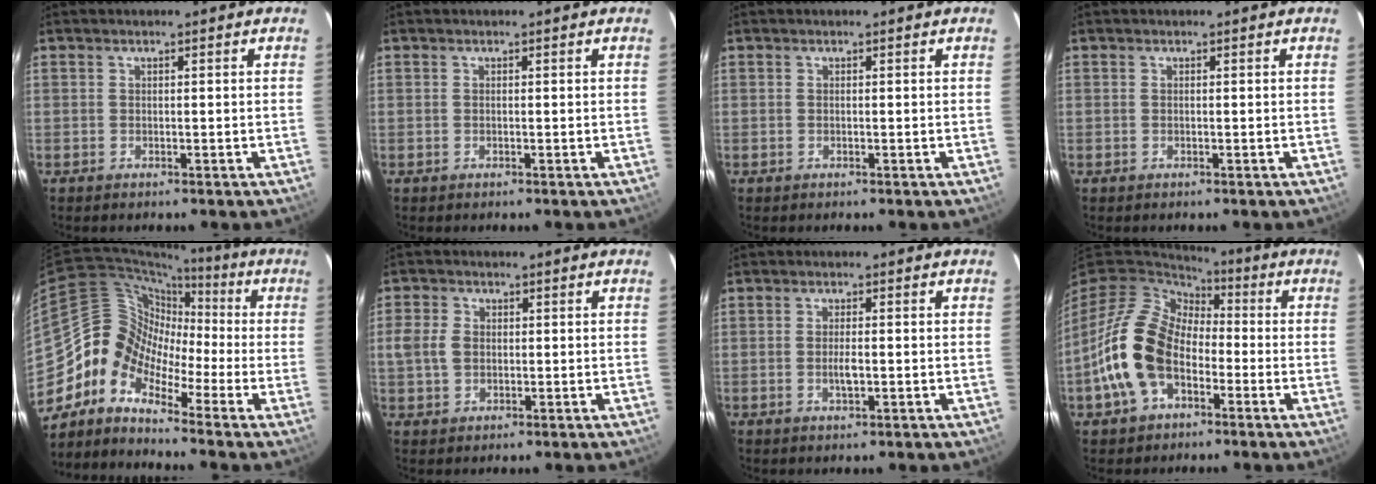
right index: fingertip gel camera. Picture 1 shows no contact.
{"total": 0.0}
{"total": 0.0}
{"total": 0.0}
{"total": 8.0, "force": [-3.9, 6.7, 1.8], "torque": [-0.031, 0.042, -0.113]}
{"total": 4.7, "force": [0.0, 3.6, 2.9], "torque": [-0.064, 0.007, 0.000]}
{"total": 2.7, "force": [-0.5, 0.8, 2.5], "torque": [-0.047, -0.003, -0.007]}
{"total": 16.5, "force": [-4.6, 11.3, 11.2], "torque": [-0.248, 0.010, -0.091]}